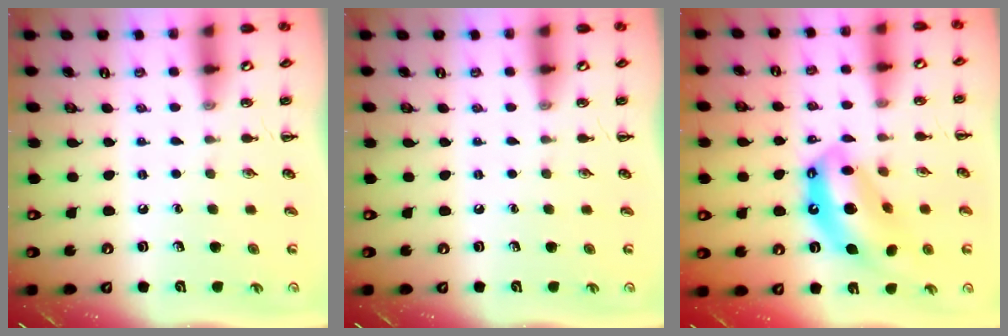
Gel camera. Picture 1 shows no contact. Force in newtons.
{"total": 0.0}
{"total": 14.1, "press": 13.5, "slide": 4.0}